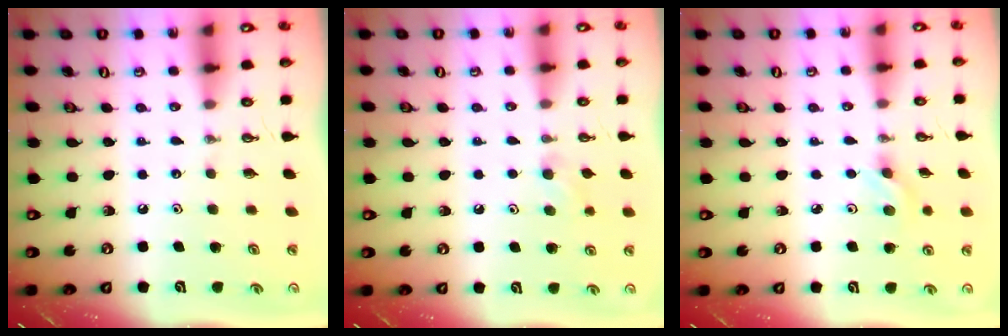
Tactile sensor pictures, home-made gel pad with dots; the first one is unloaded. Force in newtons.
{"total": 4.9, "press": 4.8, "slide": 1.0}
{"total": 5.3, "press": 4.6, "slide": 2.6}